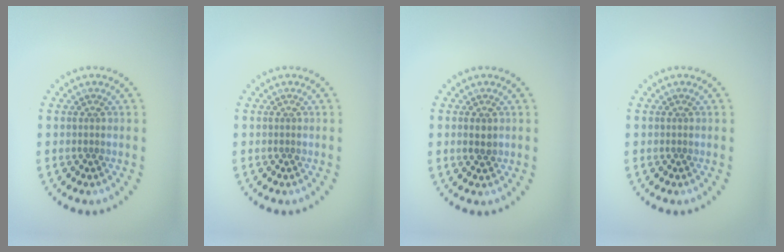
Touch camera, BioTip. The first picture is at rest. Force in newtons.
{"total": 0.0}
{"total": 1.4, "press": 1.4, "slide": 0.1}
{"total": 0.0}